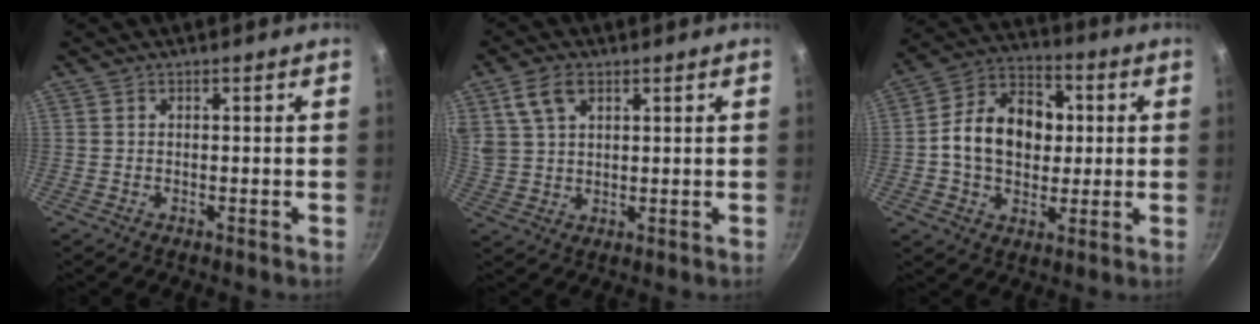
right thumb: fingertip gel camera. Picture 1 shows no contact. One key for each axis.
{"total": 7.0, "fx": 3.4, "fy": 4.2, "fz": 4.4, "tx": -0.075, "ty": -0.001, "tz": 0.069}
{"total": 15.8, "fx": 1.1, "fy": 11.8, "fz": 10.4, "tx": -0.141, "ty": 0.020, "tz": 0.002}